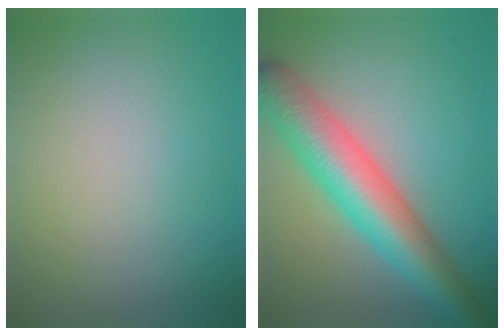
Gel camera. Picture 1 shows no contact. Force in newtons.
{"total": 9.0, "press": 9.0, "slide": 0.2}